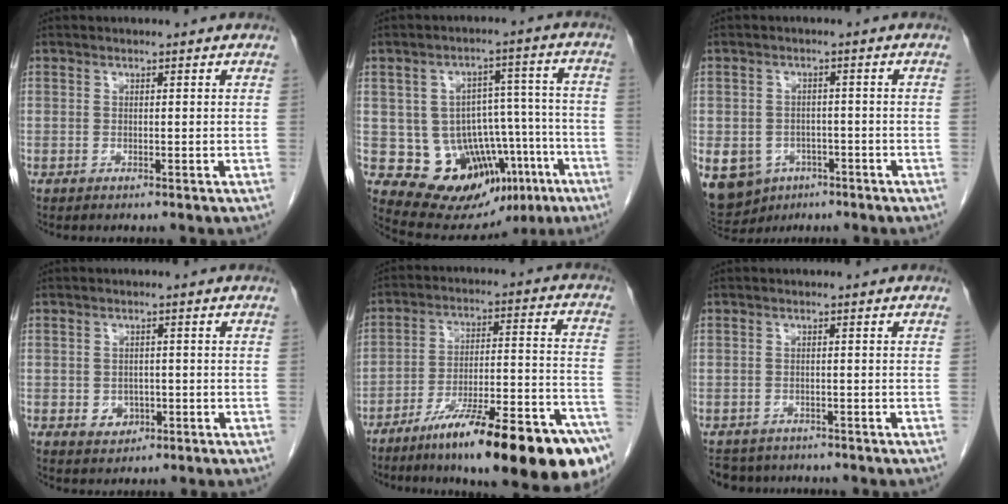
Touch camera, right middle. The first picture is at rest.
{"total": 16.9, "force": [-8.4, 10.5, 10.1], "torque": [-0.115, 0.049, -0.109]}
{"total": 14.6, "force": [-7.1, 11.6, 5.4], "torque": [-0.159, -0.002, -0.092]}
{"total": 2.9, "force": [-0.8, 2.4, 1.3], "torque": [-0.016, 0.003, -0.001]}
{"total": 24.0, "force": [-16.2, 3.0, 17.5], "torque": [-0.182, 0.018, -0.252]}
{"total": 5.1, "force": [-4.5, 2.3, 0.4], "torque": [-0.001, -0.001, -0.064]}